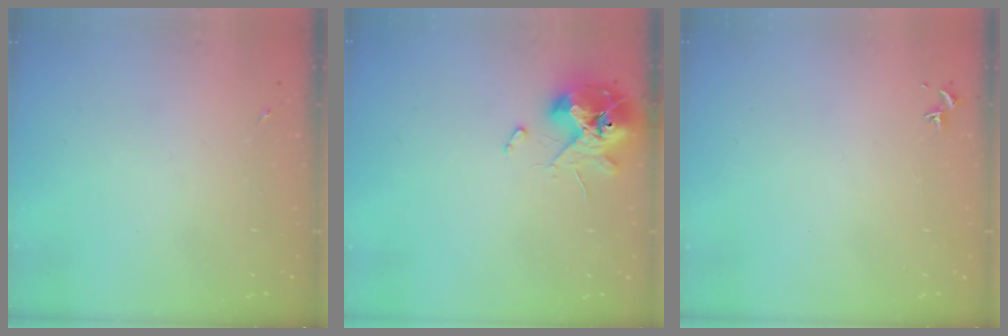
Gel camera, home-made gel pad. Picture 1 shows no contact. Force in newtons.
{"total": 13.0, "press": 12.8, "slide": 1.8}
{"total": 0.7, "press": 0.6, "slide": 0.5}